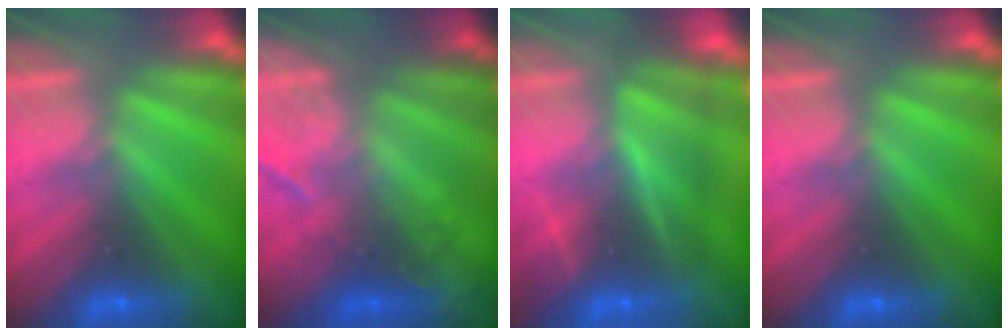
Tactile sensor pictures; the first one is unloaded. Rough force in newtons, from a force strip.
{"total": 2.2}
{"total": 4.1}
{"total": 0.0}